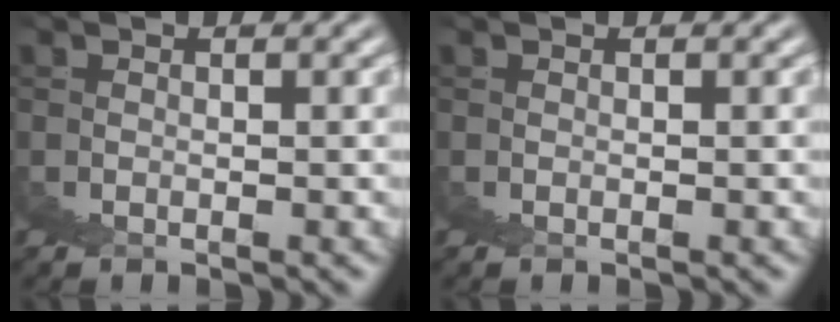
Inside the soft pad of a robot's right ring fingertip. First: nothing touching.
{"total": 0.0}